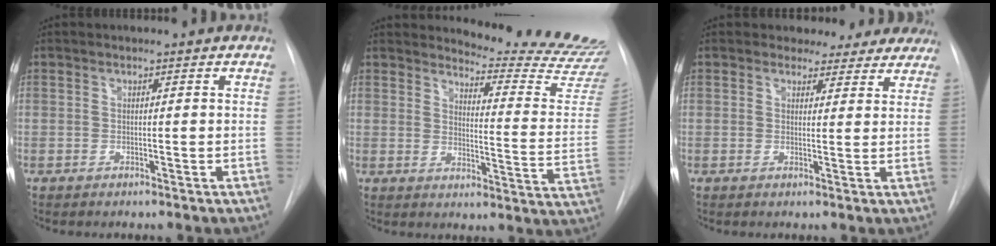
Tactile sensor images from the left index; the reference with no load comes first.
{"total": 17.1, "force": [16.9, -0.4, 2.4], "torque": [-0.024, -0.155, 0.179]}
{"total": 8.3, "force": [7.3, 4.0, 0.4], "torque": [0.029, -0.002, 0.057]}